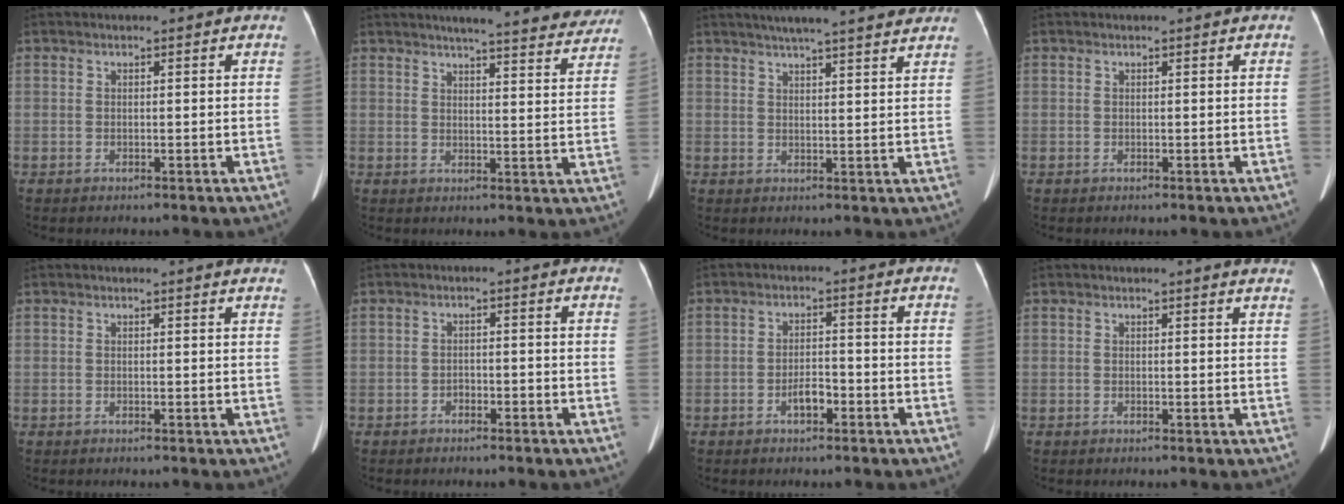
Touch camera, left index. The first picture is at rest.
{"total": 18.6, "force": [16.7, 2.4, 7.7], "torque": [-0.089, -0.017, 0.192]}
{"total": 15.1, "force": [13.1, 1.3, 7.5], "torque": [-0.108, 0.025, 0.166]}
{"total": 0.0}
{"total": 2.2, "force": [2.1, -0.1, 0.6], "torque": [-0.013, -0.003, 0.011]}
{"total": 1.2, "force": [-0.9, 0.6, 0.5], "torque": [-0.007, 0.002, -0.014]}
{"total": 2.8, "force": [-1.5, 1.2, 2.0], "torque": [-0.036, 0.005, -0.027]}
{"total": 3.7, "force": [3.5, 0.1, 1.1], "torque": [-0.014, -0.007, 0.019]}